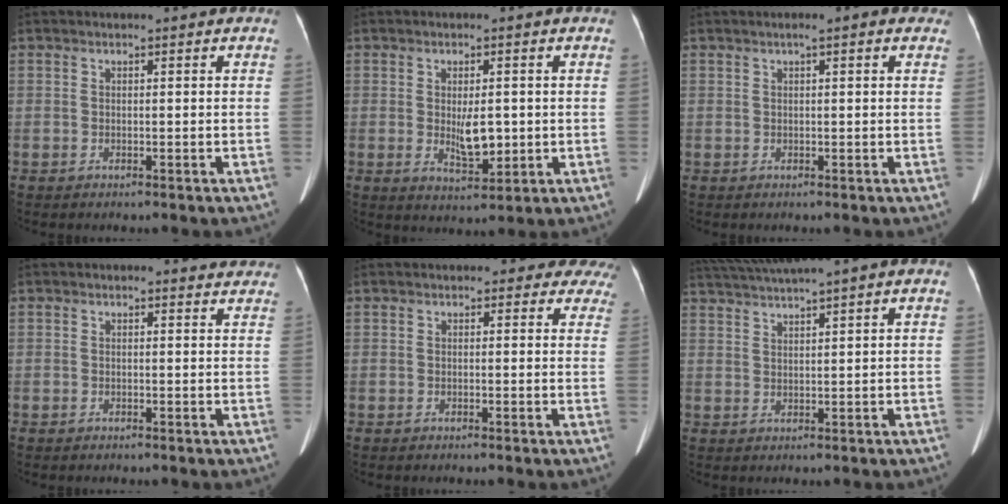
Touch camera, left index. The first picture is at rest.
{"total": 5.0, "force": [-0.2, 1.9, 4.7], "torque": [-0.082, -0.010, 0.006]}
{"total": 3.2, "force": [1.9, 0.6, 2.5], "torque": [-0.029, 0.019, 0.021]}
{"total": 2.5, "force": [2.1, 1.4, 0.1], "torque": [0.006, 0.001, 0.003]}
{"total": 5.4, "force": [4.7, 2.7, -0.1], "torque": [0.042, -0.010, 0.014]}
{"total": 6.6, "force": [5.1, -1.1, 3.9], "torque": [-0.075, 0.029, 0.091]}